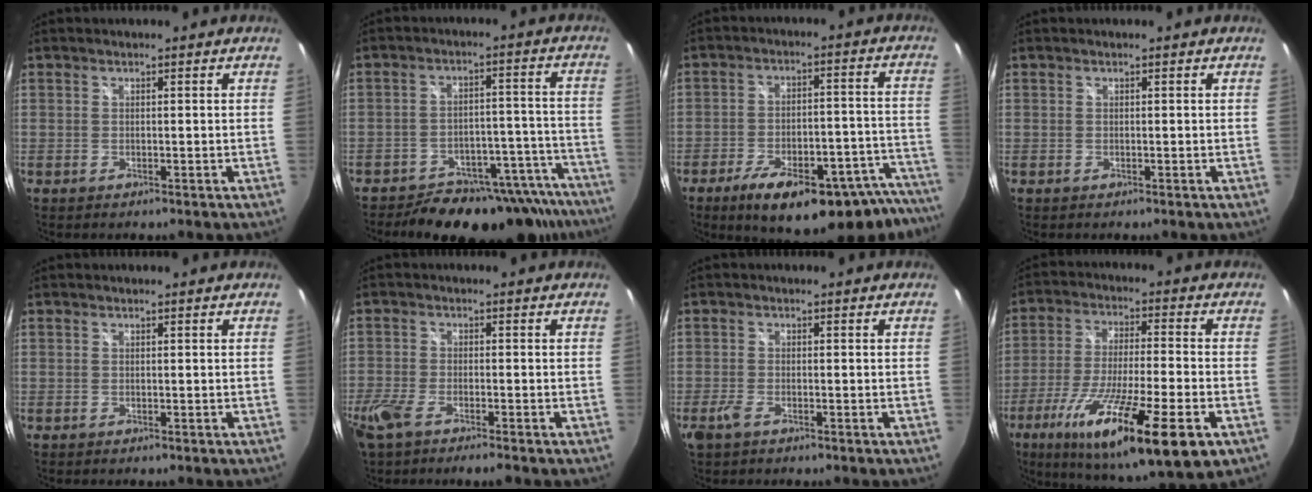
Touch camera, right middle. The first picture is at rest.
{"total": 22.5, "force": [-19.5, 8.7, 7.0], "torque": [-0.096, 0.045, -0.229]}
{"total": 25.6, "force": [-20.0, 7.0, 14.3], "torque": [-0.178, -0.004, -0.260]}
{"total": 0.0}
{"total": 0.0}
{"total": 8.3, "force": [-5.8, 2.2, 5.5], "torque": [-0.140, -0.029, -0.113]}
{"total": 2.6, "force": [-1.7, 1.0, 1.7], "torque": [-0.042, -0.006, -0.033]}
{"total": 22.9, "force": [-10.7, 3.6, 19.9], "torque": [-0.357, -0.060, -0.179]}